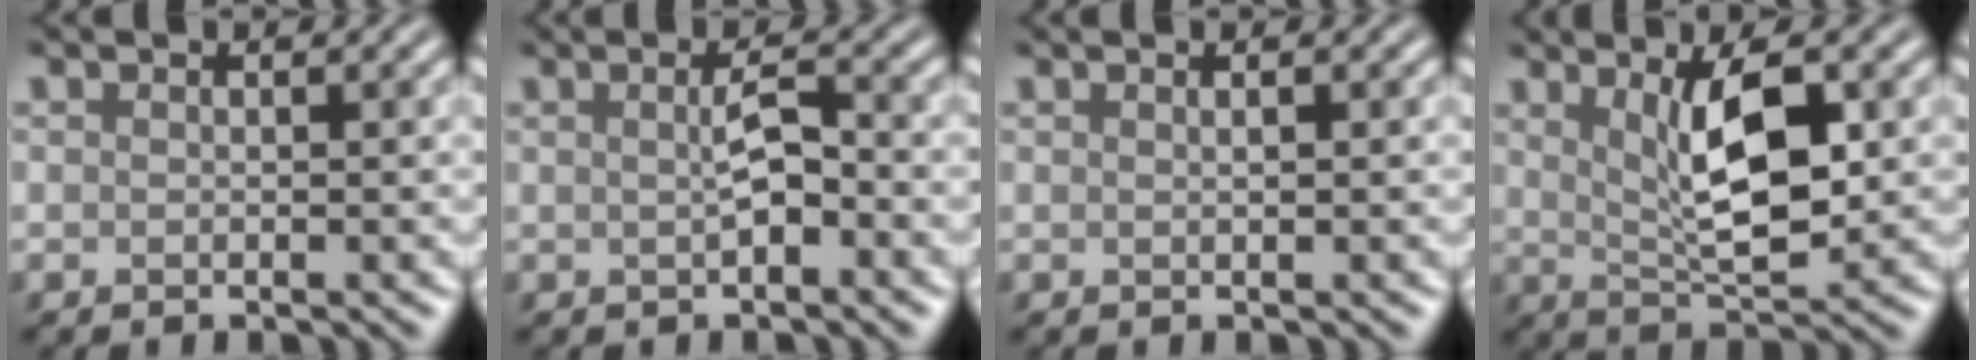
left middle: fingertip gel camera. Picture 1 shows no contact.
{"total": 2.0, "force": [0.1, 0.4, 2.0], "torque": [-0.040, 0.006, -0.001]}
{"total": 0.6, "force": [0.3, 0.2, 0.5], "torque": [-0.006, 0.004, 0.002]}
{"total": 5.8, "force": [1.5, 1.7, 5.4], "torque": [-0.094, -0.003, 0.031]}